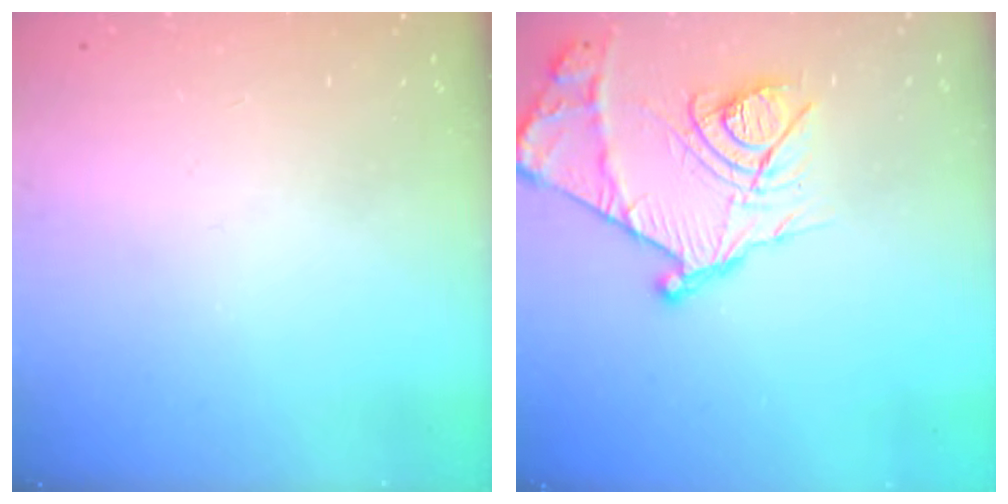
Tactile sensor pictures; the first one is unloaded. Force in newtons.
{"total": 18.9, "press": 18.8, "slide": 1.6}